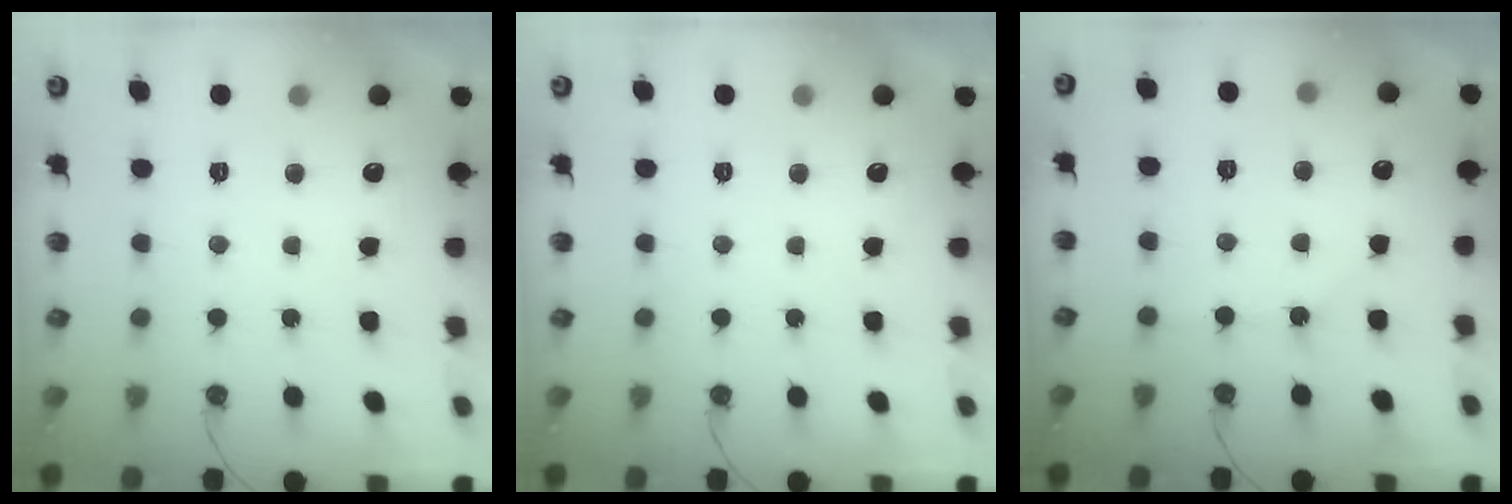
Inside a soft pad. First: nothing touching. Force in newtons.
{"total": 0.0}
{"total": 5.4, "press": 5.4, "slide": 1.0}